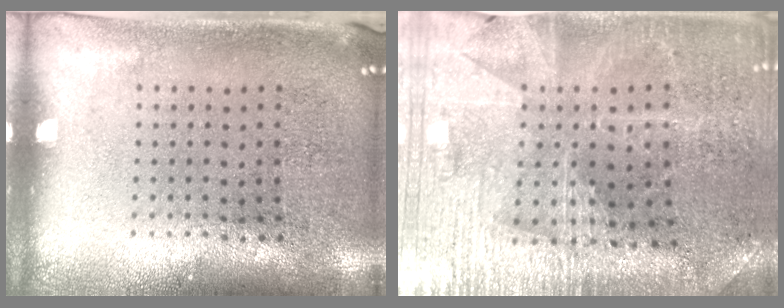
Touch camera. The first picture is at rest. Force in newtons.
{"total": 2.3, "press": 2.3, "slide": 0.5}